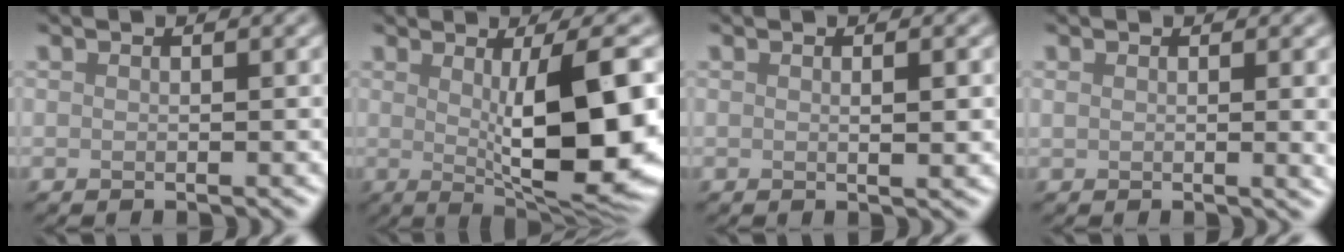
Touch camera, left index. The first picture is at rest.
{"total": 11.3, "force": [-0.4, 2.7, 11.0], "torque": [-0.153, -0.005, 0.003]}
{"total": 1.2, "force": [0.0, 0.2, 1.2], "torque": [-0.021, 0.000, 0.000]}
{"total": 2.4, "force": [0.9, 0.9, 2.0], "torque": [-0.020, -0.002, 0.013]}